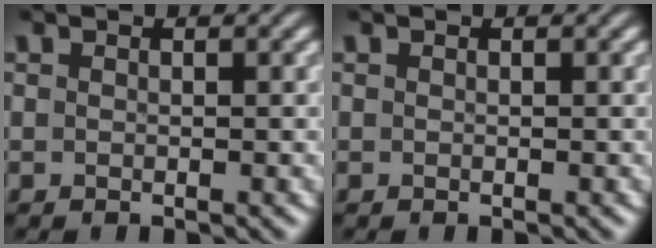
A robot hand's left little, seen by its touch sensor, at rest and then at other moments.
{"total": 0.0}